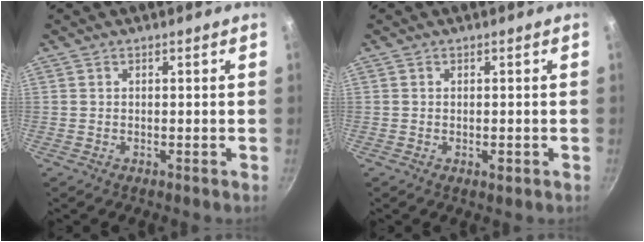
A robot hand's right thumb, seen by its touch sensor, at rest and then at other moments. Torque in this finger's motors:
{"motor_torque": [-0.29, 0.07, -0.23, 0.03, -0.03]}